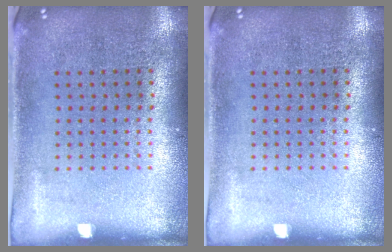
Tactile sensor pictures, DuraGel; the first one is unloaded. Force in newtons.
{"total": 0.0}